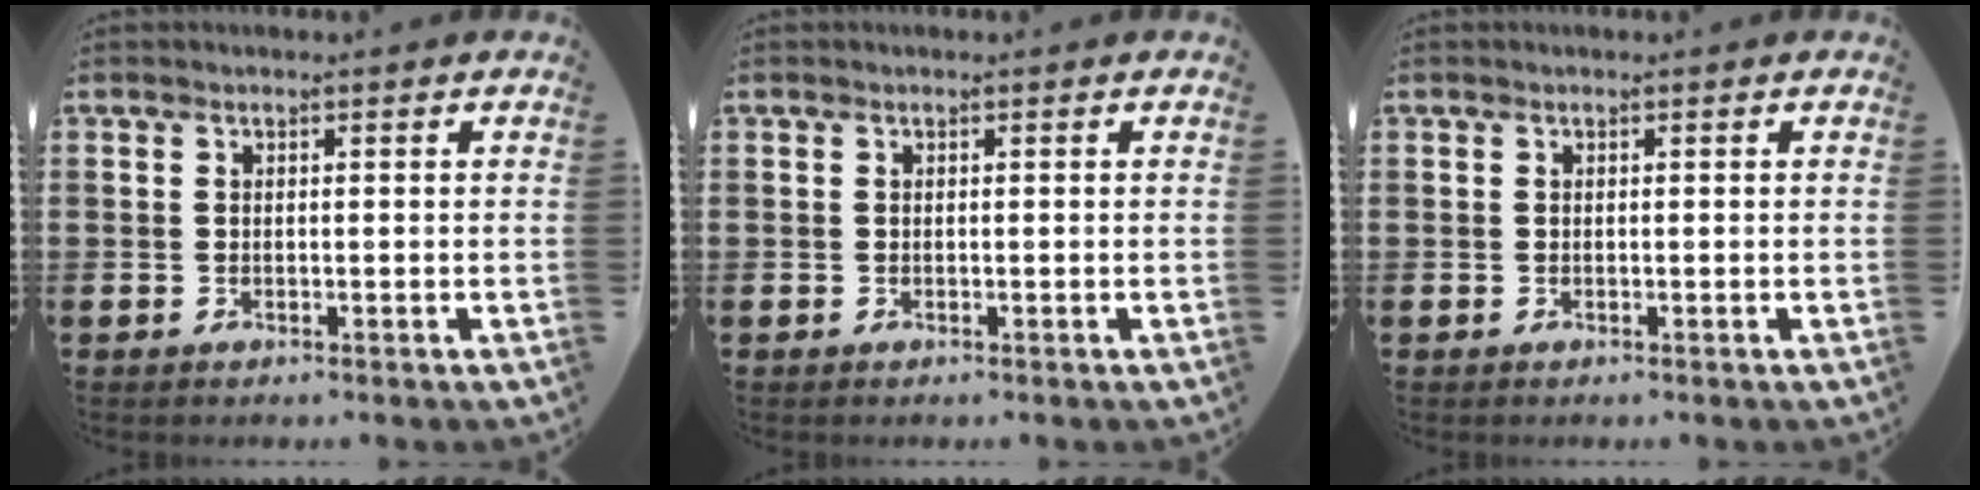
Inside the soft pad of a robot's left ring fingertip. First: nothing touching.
{"total": 0.0}
{"total": 0.0}